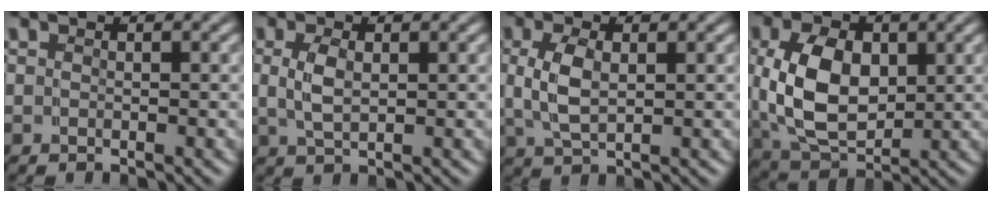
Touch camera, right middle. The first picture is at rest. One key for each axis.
{"total": 2.7, "fx": 0.4, "fy": 1.5, "fz": 2.2, "tx": -0.055, "ty": 0.001, "tz": 0.013}
{"total": 3.7, "fx": 0.4, "fy": 2.2, "fz": 3.0, "tx": -0.079, "ty": -0.001, "tz": 0.015}
{"total": 9.0, "fx": 0.0, "fy": 6.3, "fz": 6.4, "tx": -0.147, "ty": -0.025, "tz": 0.018}